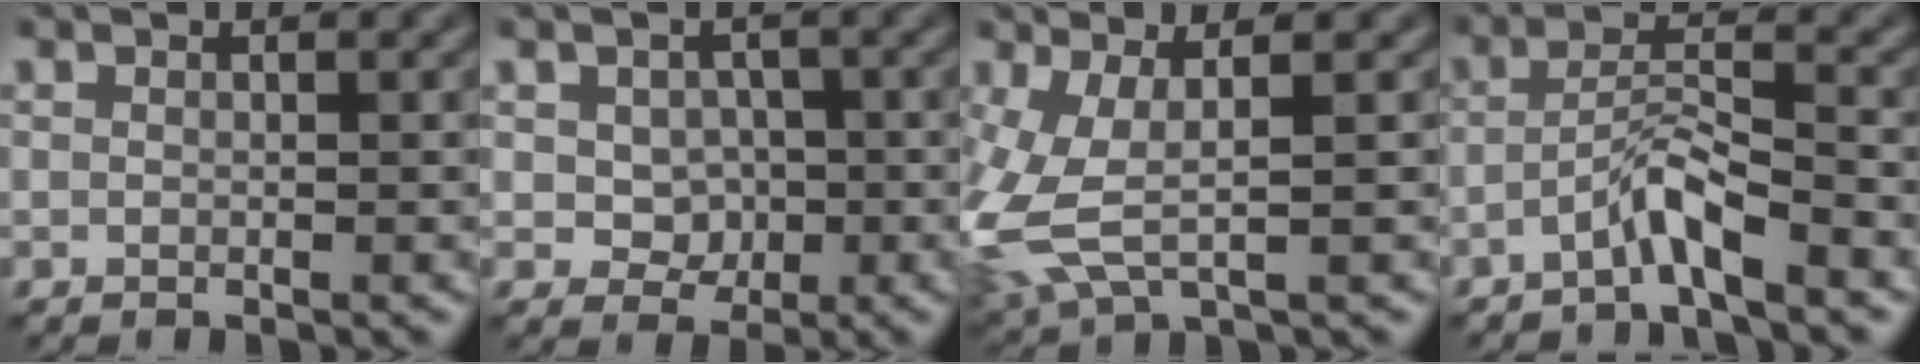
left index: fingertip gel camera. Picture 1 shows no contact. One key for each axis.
{"total": 3.0, "fx": 0.0, "fy": 2.4, "fz": 1.8, "tx": -0.029, "ty": -0.006, "tz": 0.001}
{"total": 6.0, "fx": -0.4, "fy": 2.4, "fz": 5.5, "tx": -0.156, "ty": -0.012, "tz": -0.007}
{"total": 2.9, "fx": -2.1, "fy": 0.0, "fz": 2.1, "tx": -0.042, "ty": 0.014, "tz": -0.047}